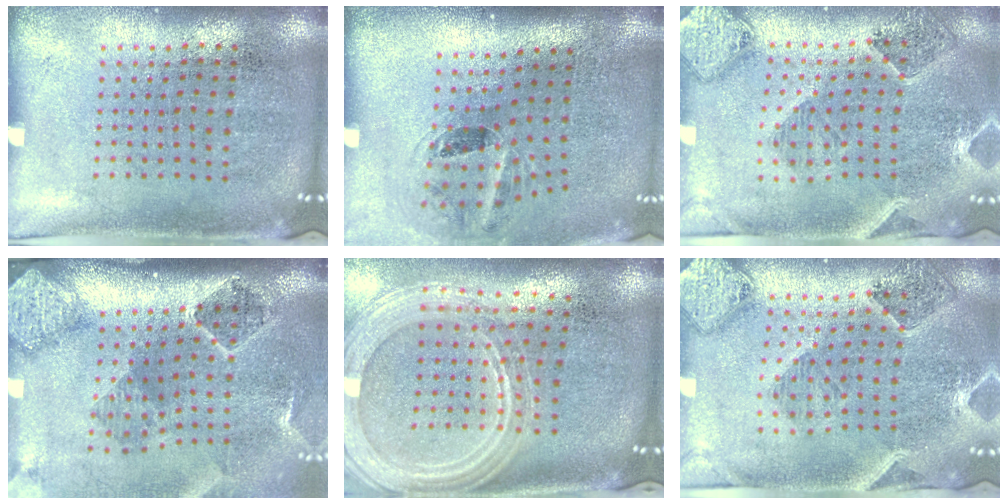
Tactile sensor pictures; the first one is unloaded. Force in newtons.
{"total": 1.3, "press": 1.0, "slide": 0.9}
{"total": 1.6, "press": 1.6, "slide": 0.3}
{"total": 2.8, "press": 1.9, "slide": 2.1}
{"total": 2.3, "press": 2.0, "slide": 1.0}
{"total": 1.6, "press": 1.5, "slide": 0.3}